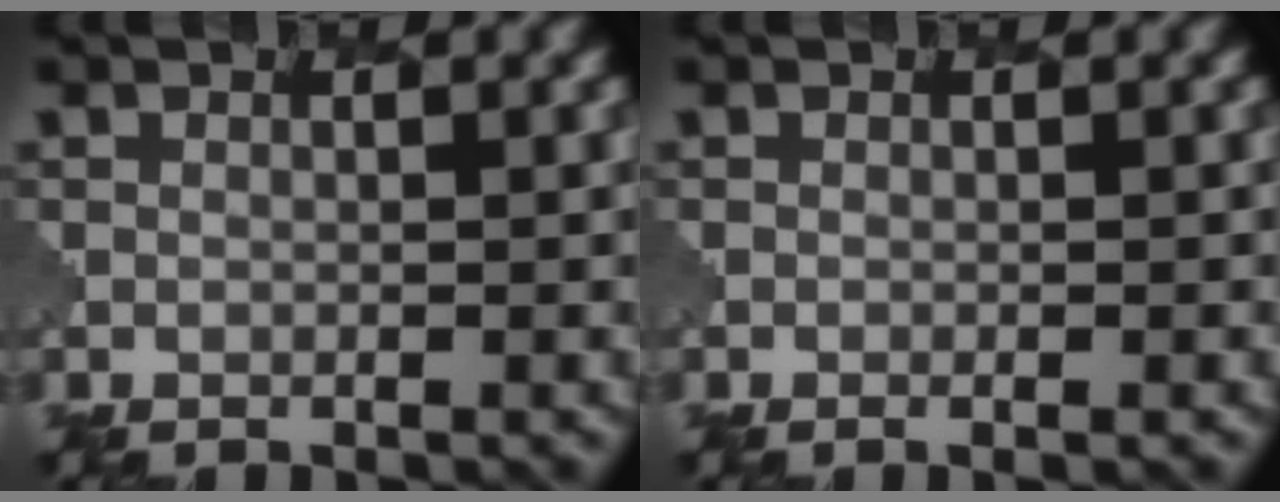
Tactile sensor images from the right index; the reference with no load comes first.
{"total": 0.6, "force": [-0.2, 0.1, 0.6], "torque": [-0.005, -0.002, -0.003]}